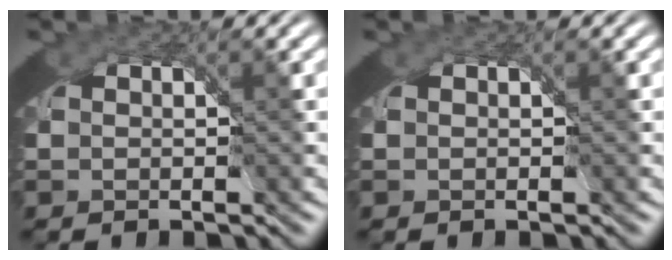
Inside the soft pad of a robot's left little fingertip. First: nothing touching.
{"total": 0.0}